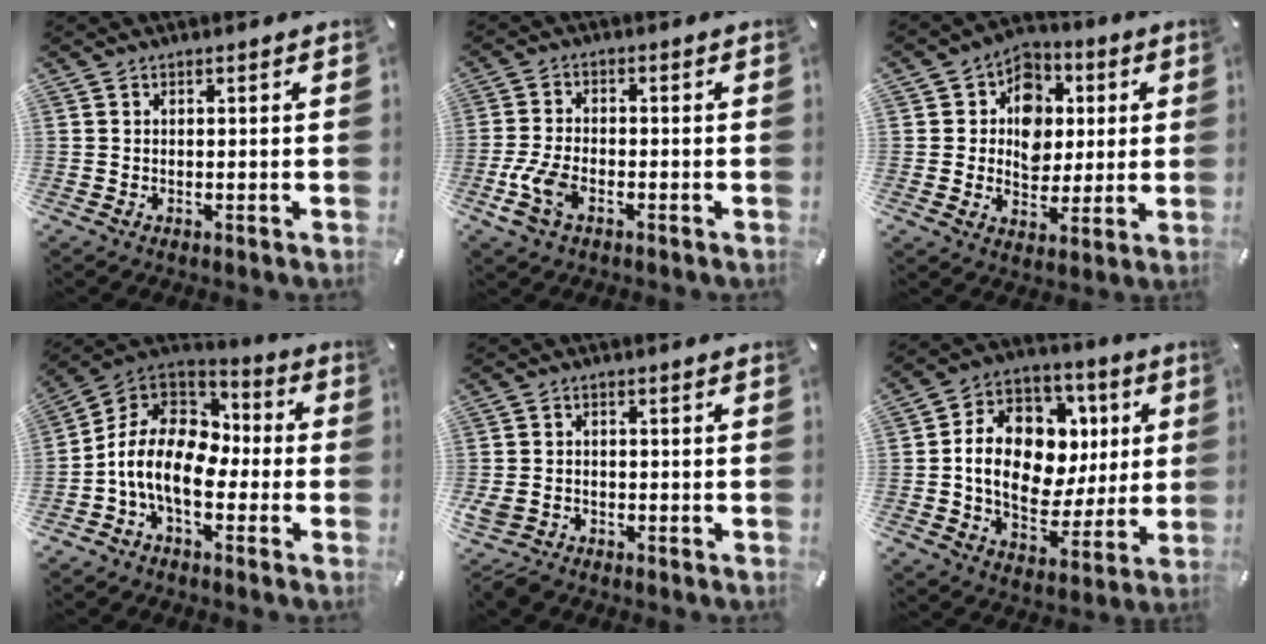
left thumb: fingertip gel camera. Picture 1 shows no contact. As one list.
[{"total": 7.8, "force": [-3.1, 4.2, 5.8], "torque": [-0.136, 0.000, -0.059]}, {"total": 10.6, "force": [0.9, 9.6, 4.4], "torque": [-0.061, -0.004, 0.018]}, {"total": 12.3, "force": [-4.7, 7.7, 8.4], "torque": [-0.197, 0.009, -0.094]}, {"total": 3.7, "force": [-2.5, 2.4, 1.4], "torque": [-0.043, 0.008, -0.052]}, {"total": 15.9, "force": [0.9, 12.7, 9.6], "torque": [-0.172, -0.003, 0.023]}]